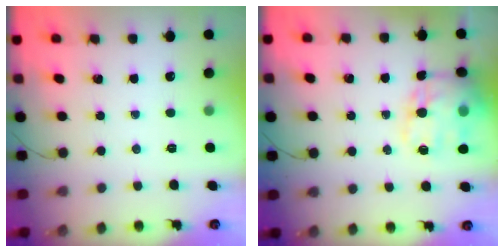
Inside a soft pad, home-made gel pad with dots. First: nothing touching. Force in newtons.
{"total": 17.7, "press": 17.4, "slide": 3.3}